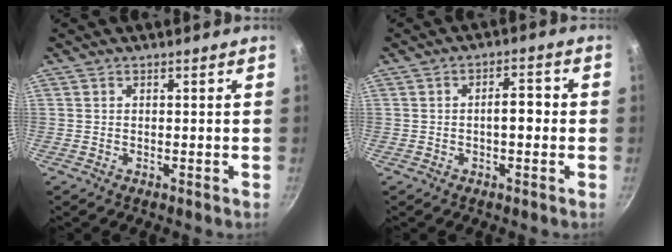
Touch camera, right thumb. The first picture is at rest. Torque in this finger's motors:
{"motor_torque": [0.69, 0.81, 0.54, -0.35, 0.01]}